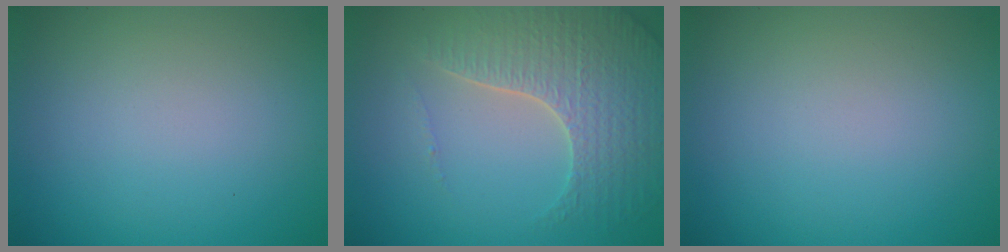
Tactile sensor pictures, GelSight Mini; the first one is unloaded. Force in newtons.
{"total": 4.9, "press": 4.4, "slide": 2.3}
{"total": 0.0}